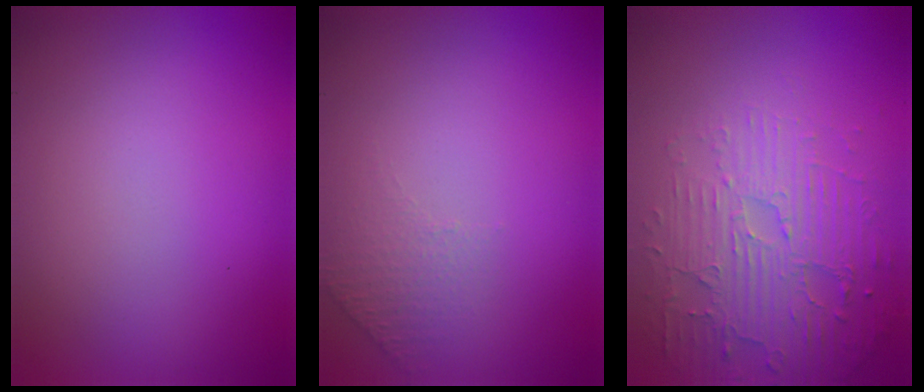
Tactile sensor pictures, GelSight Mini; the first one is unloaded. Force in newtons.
{"total": 1.2, "press": 0.7, "slide": 0.9}
{"total": 5.1, "press": 3.8, "slide": 3.4}